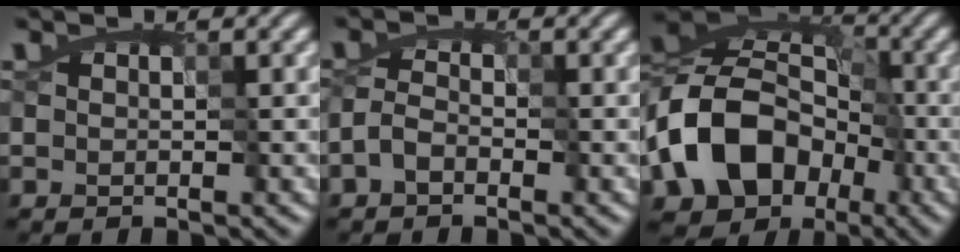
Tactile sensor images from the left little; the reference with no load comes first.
{"total": 2.6, "force": [-2.3, 0.8, 0.7], "torque": [-0.006, 0.004, -0.047]}
{"total": 12.7, "force": [-6.2, 8.9, 6.7], "torque": [-0.127, -0.001, -0.123]}